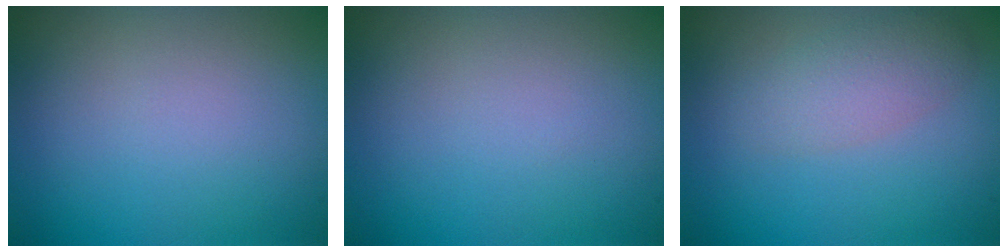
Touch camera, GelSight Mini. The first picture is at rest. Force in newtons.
{"total": 0.0}
{"total": 2.5, "press": 2.5, "slide": 0.1}